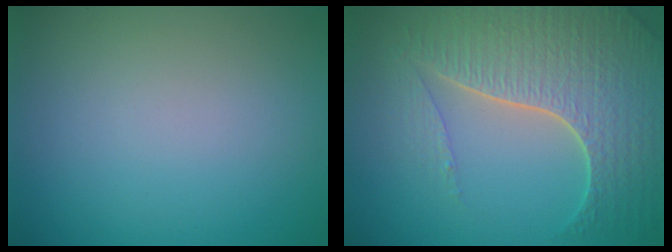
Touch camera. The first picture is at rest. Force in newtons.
{"total": 7.5, "press": 5.6, "slide": 5.0}